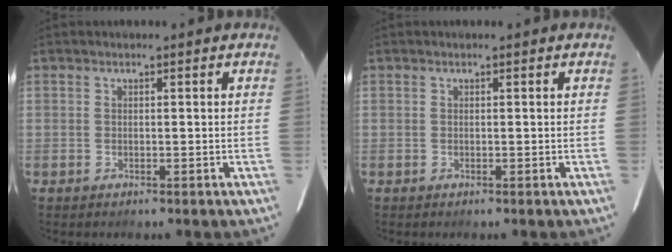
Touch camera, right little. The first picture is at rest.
{"total": 0.0}